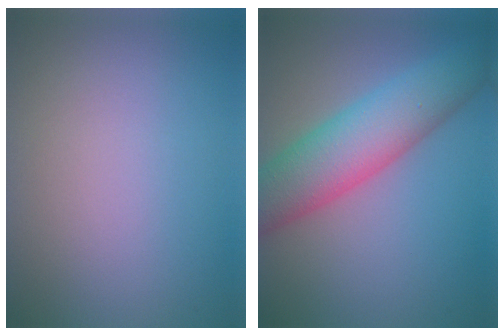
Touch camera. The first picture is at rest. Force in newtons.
{"total": 8.1, "press": 8.1, "slide": 0.2}